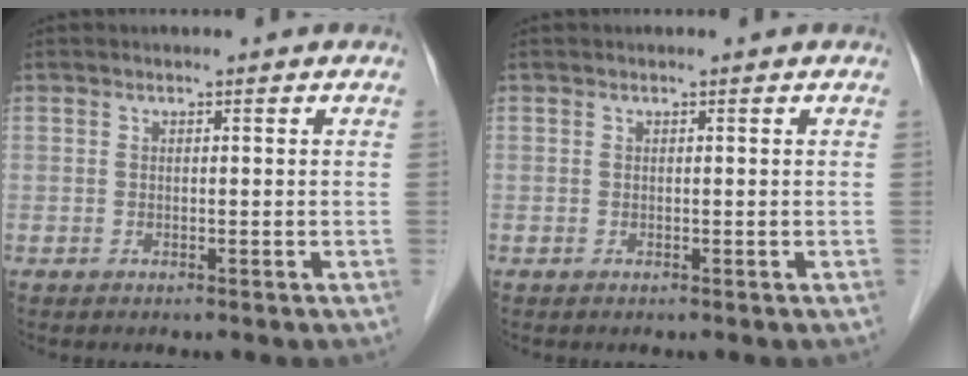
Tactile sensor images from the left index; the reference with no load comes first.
{"total": 0.0}